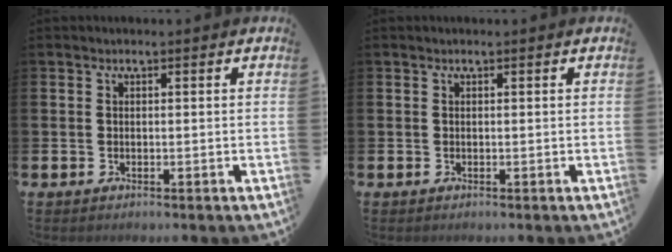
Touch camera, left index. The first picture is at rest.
{"total": 0.0}